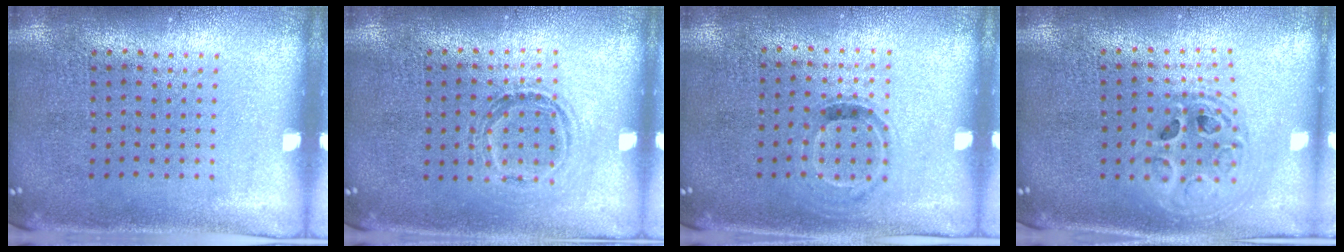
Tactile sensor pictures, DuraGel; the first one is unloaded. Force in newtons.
{"total": 1.1, "press": 0.9, "slide": 0.6}
{"total": 0.8, "press": 0.7, "slide": 0.4}
{"total": 1.9, "press": 1.6, "slide": 1.1}